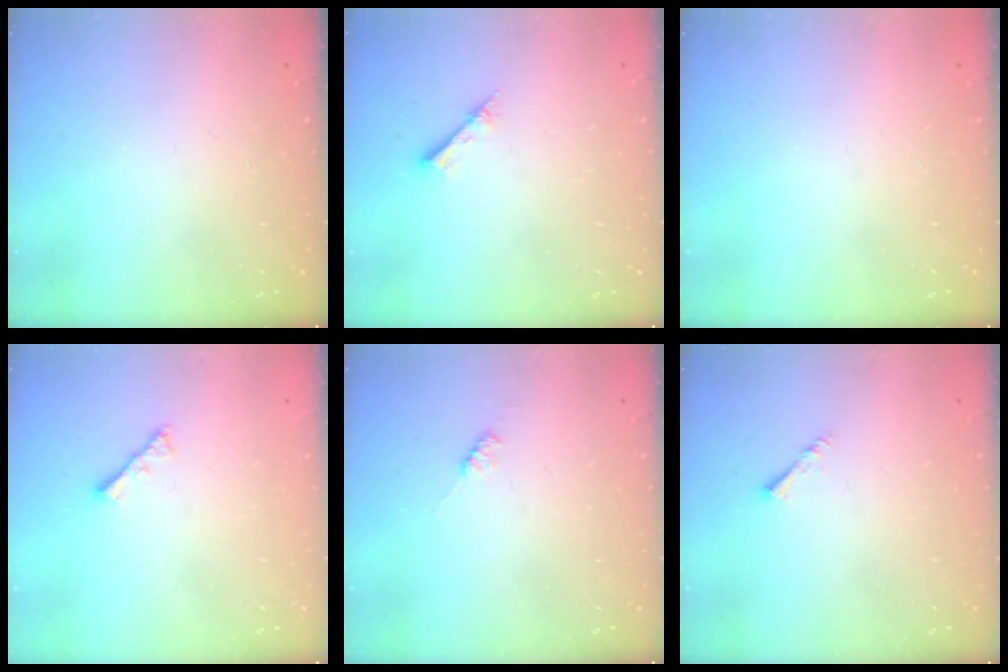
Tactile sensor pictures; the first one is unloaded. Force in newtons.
{"total": 2.1, "press": 2.1, "slide": 0.2}
{"total": 0.0}
{"total": 2.8, "press": 2.8, "slide": 0.6}
{"total": 2.2, "press": 2.2, "slide": 0.4}
{"total": 1.6, "press": 1.6, "slide": 0.3}